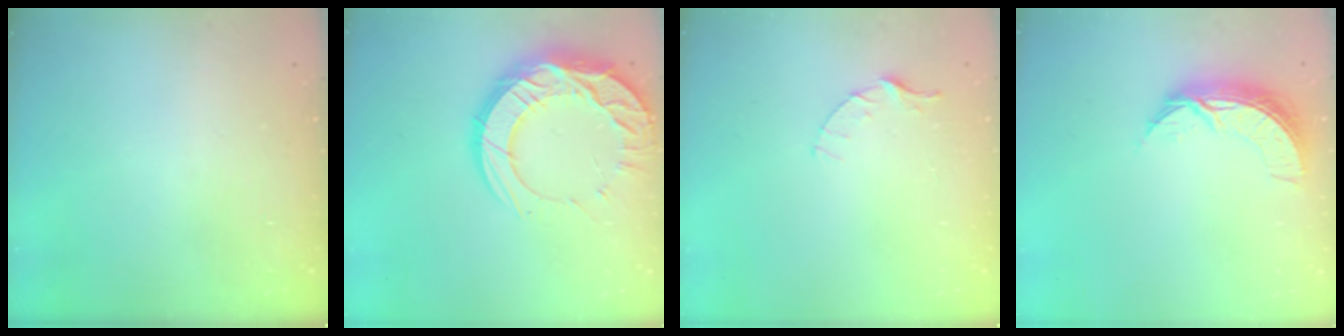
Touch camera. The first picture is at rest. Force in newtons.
{"total": 18.6, "press": 18.6, "slide": 1.4}
{"total": 3.6, "press": 3.6, "slide": 0.4}
{"total": 8.2, "press": 8.1, "slide": 0.6}